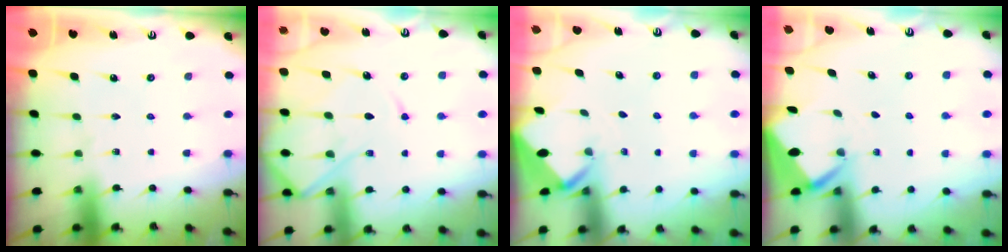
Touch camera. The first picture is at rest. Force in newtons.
{"total": 11.0, "press": 10.9, "slide": 1.2}
{"total": 2.2, "press": 2.2, "slide": 0.1}
{"total": 2.7, "press": 2.7, "slide": 0.3}